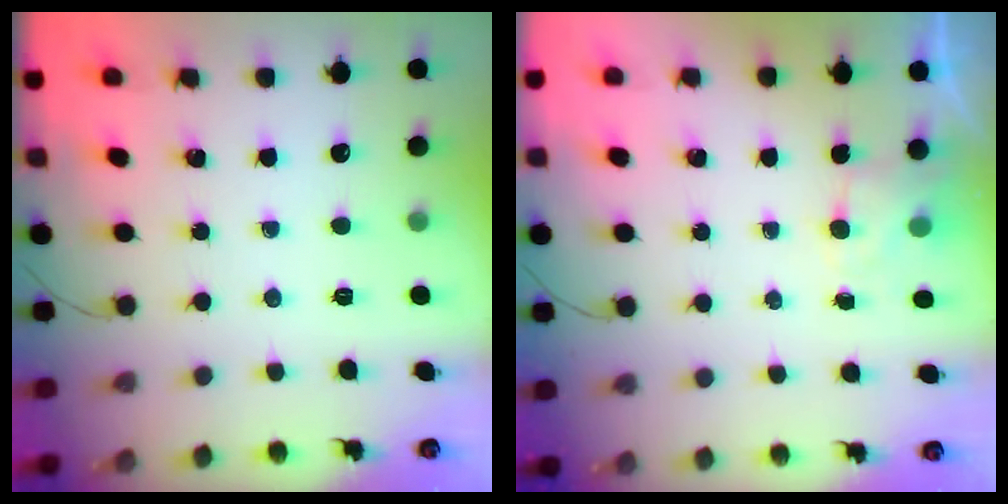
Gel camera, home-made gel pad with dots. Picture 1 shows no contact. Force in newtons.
{"total": 4.0, "press": 3.8, "slide": 1.2}